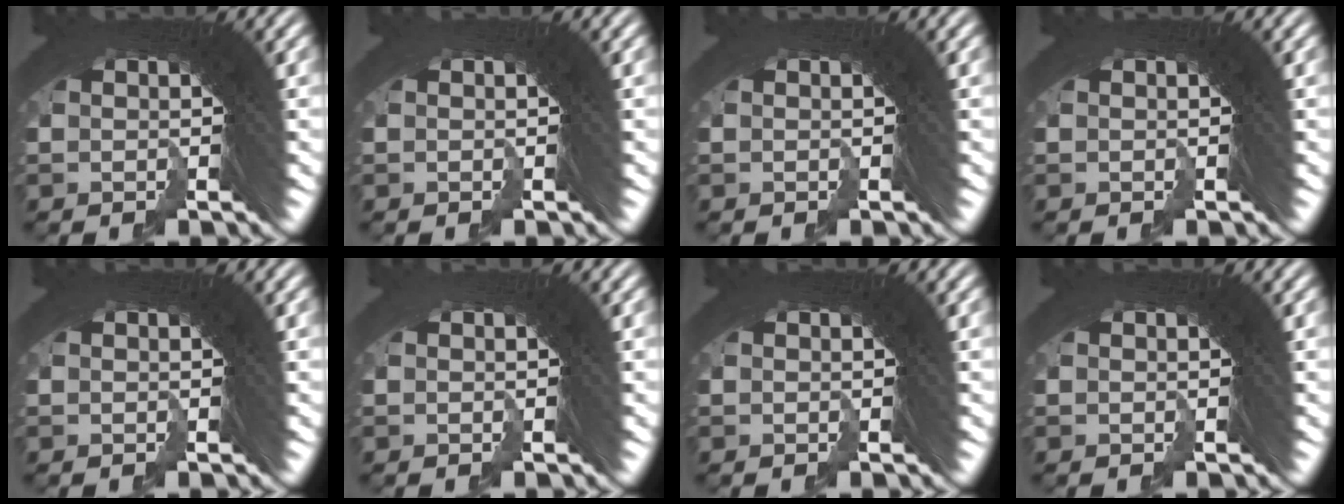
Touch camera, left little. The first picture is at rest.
{"total": 0.5, "force": [-0.2, -0.2, -0.5], "torque": [0.007, -0.002, -0.003]}
{"total": 0.0}
{"total": 0.0}
{"total": 0.0}
{"total": 1.1, "force": [-0.4, -0.6, -0.9], "torque": [0.013, -0.003, -0.006]}
{"total": 0.0}
{"total": 0.0}